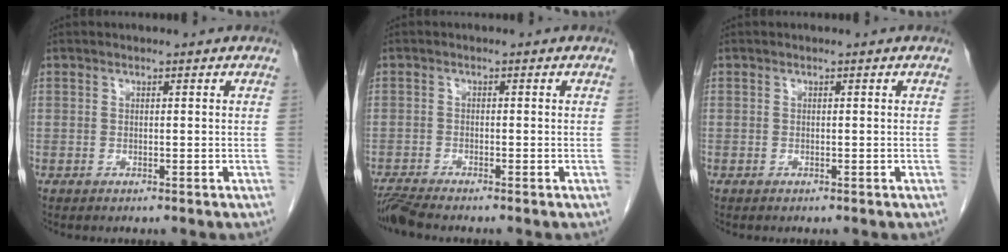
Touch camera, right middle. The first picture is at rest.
{"total": 3.2, "force": [-3.0, -0.6, 1.1], "torque": [-0.027, -0.016, -0.061]}
{"total": 0.0}